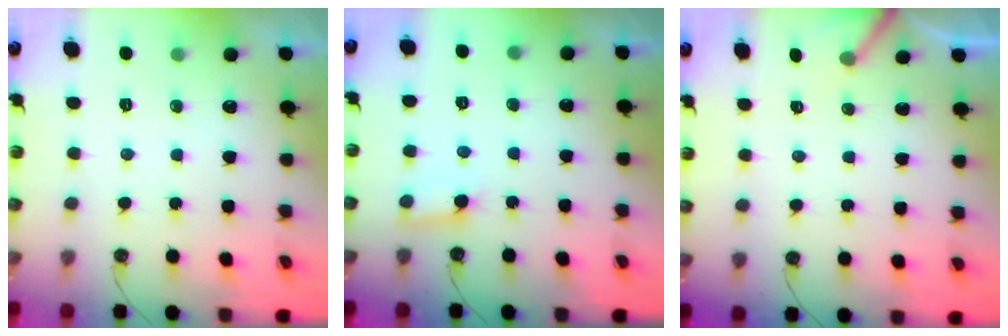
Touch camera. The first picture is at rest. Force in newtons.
{"total": 4.1, "press": 4.1, "slide": 0.3}
{"total": 3.7, "press": 3.7, "slide": 0.3}